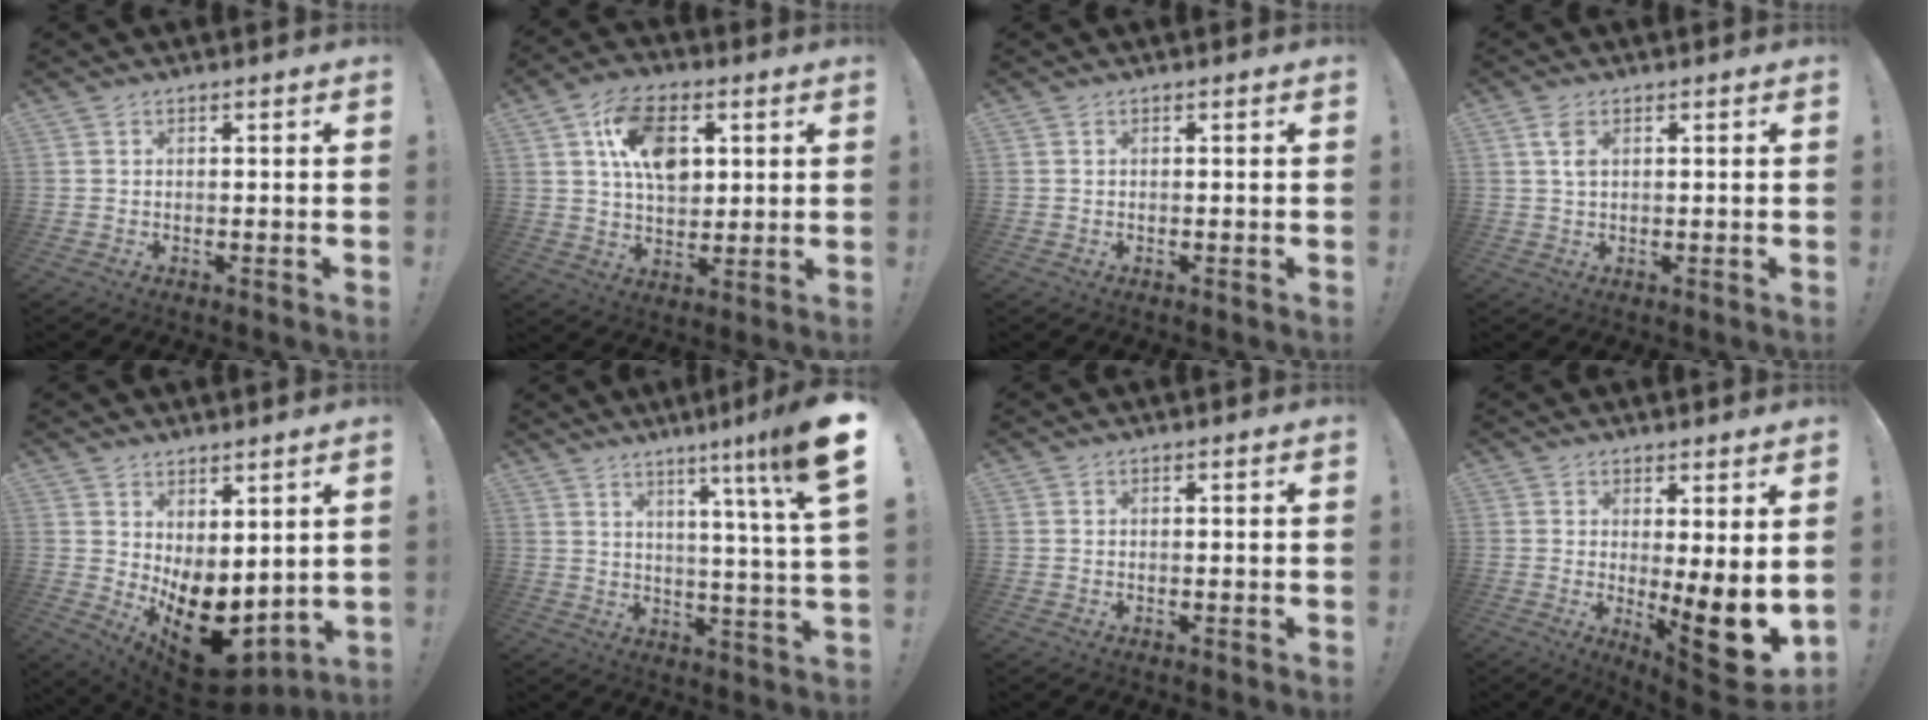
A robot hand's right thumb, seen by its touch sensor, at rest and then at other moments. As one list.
[{"total": 14.3, "force": [4.4, 9.1, 10.1], "torque": [-0.148, 0.006, 0.082]}, {"total": 0.0}, {"total": 3.5, "force": [1.4, 1.6, 2.8], "torque": [-0.044, -0.003, 0.022]}, {"total": 13.7, "force": [-3.8, 8.0, 10.5], "torque": [-0.133, 0.015, -0.040]}, {"total": 12.7, "force": [6.2, -1.9, 11.0], "torque": [-0.162, -0.049, 0.075]}, {"total": 0.0}, {"total": 12.3, "force": [-1.8, 1.8, 12.0], "torque": [-0.140, -0.026, -0.023]}]